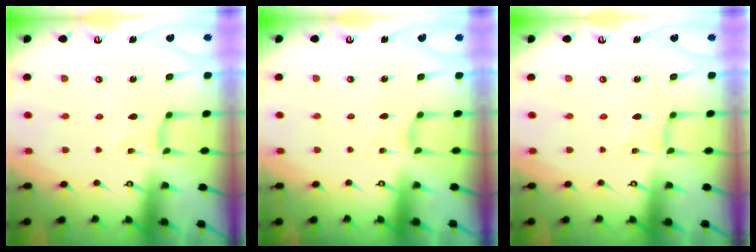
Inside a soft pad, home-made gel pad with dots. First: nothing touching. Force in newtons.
{"total": 2.3, "press": 2.3, "slide": 0.4}
{"total": 0.0}